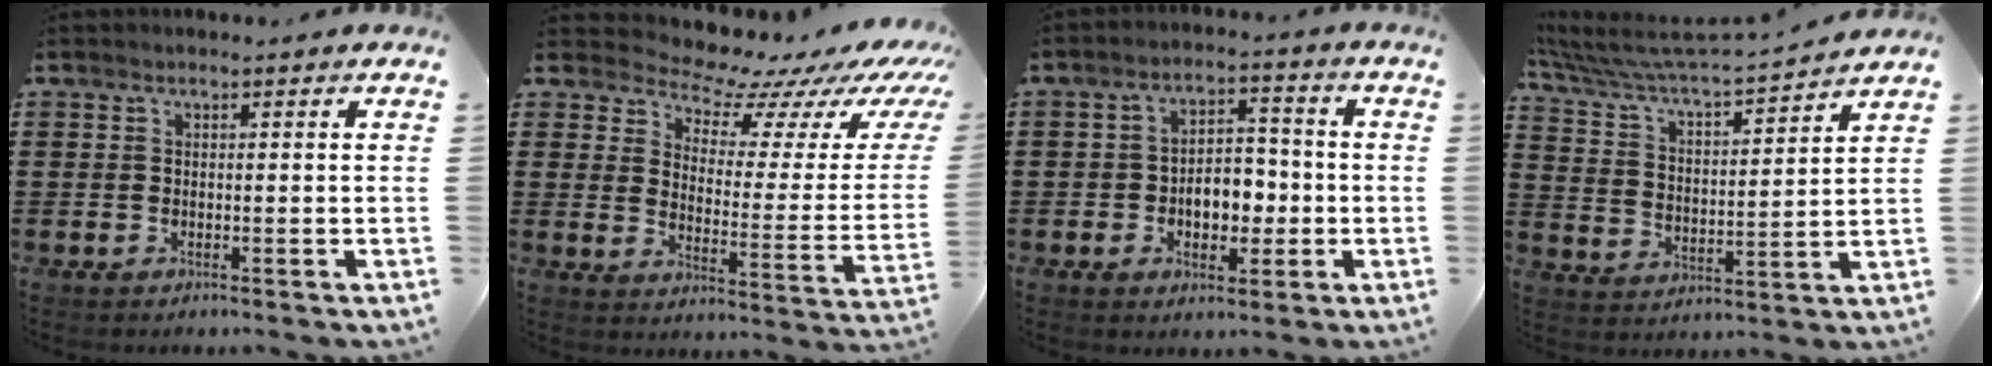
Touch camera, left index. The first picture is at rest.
{"total": 7.0, "force": [6.4, 2.0, 2.1], "torque": [-0.046, -0.064, 0.099]}
{"total": 5.9, "force": [-1.3, 3.9, 4.3], "torque": [-0.067, 0.006, -0.030]}
{"total": 5.7, "force": [5.4, -0.1, 1.9], "torque": [-0.064, -0.041, 0.085]}